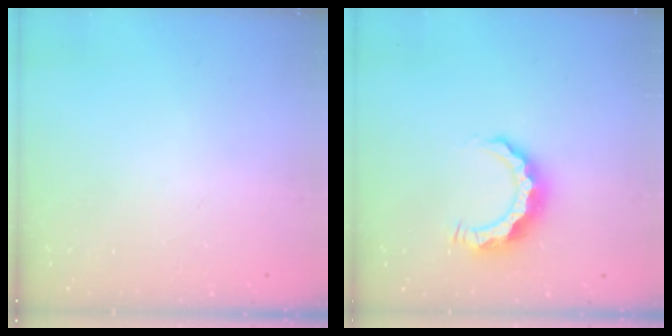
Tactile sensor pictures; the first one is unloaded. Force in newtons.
{"total": 8.1, "press": 8.1, "slide": 0.3}